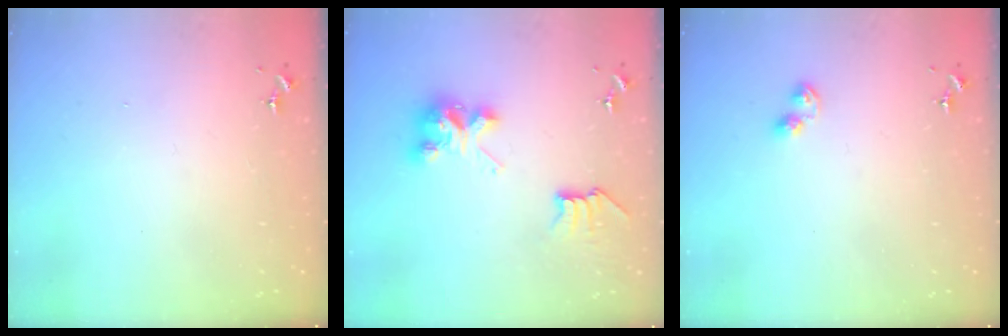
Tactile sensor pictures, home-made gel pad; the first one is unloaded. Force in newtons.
{"total": 7.7, "press": 7.7, "slide": 0.1}
{"total": 3.7, "press": 3.7, "slide": 0.4}